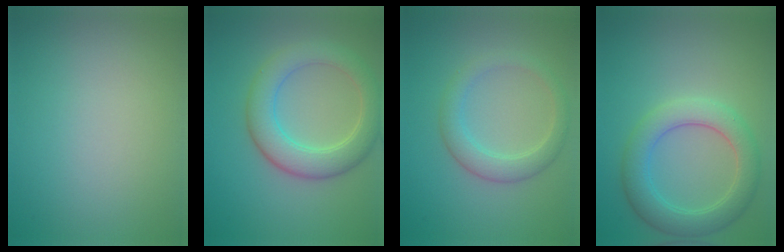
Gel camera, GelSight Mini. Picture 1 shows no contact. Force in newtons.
{"total": 5.7, "press": 5.7, "slide": 0.3}
{"total": 2.8, "press": 2.8, "slide": 0.2}
{"total": 4.9, "press": 4.9, "slide": 0.3}